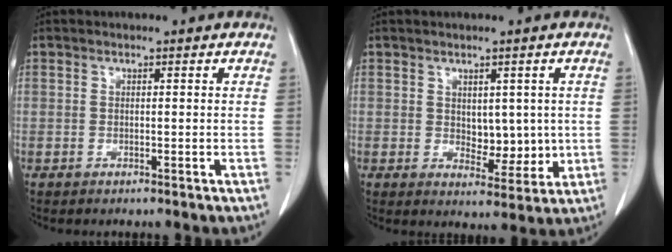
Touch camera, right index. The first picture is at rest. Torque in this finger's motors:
{"motor_torque": [0.09, 0.11, 0.08, 0.02]}